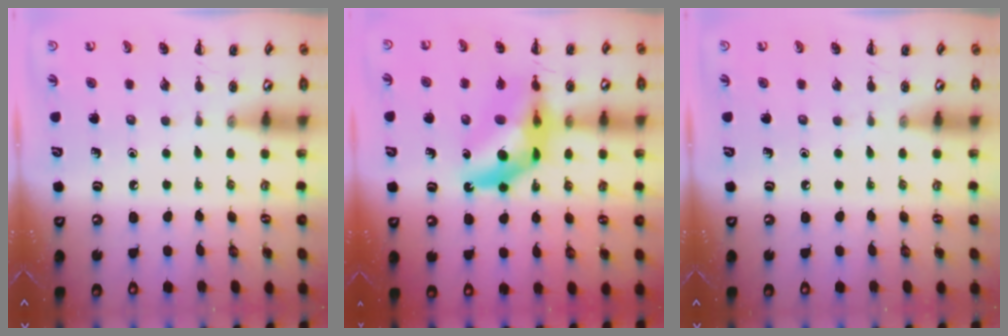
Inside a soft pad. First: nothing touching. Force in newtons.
{"total": 12.4, "press": 11.8, "slide": 3.6}
{"total": 0.0}